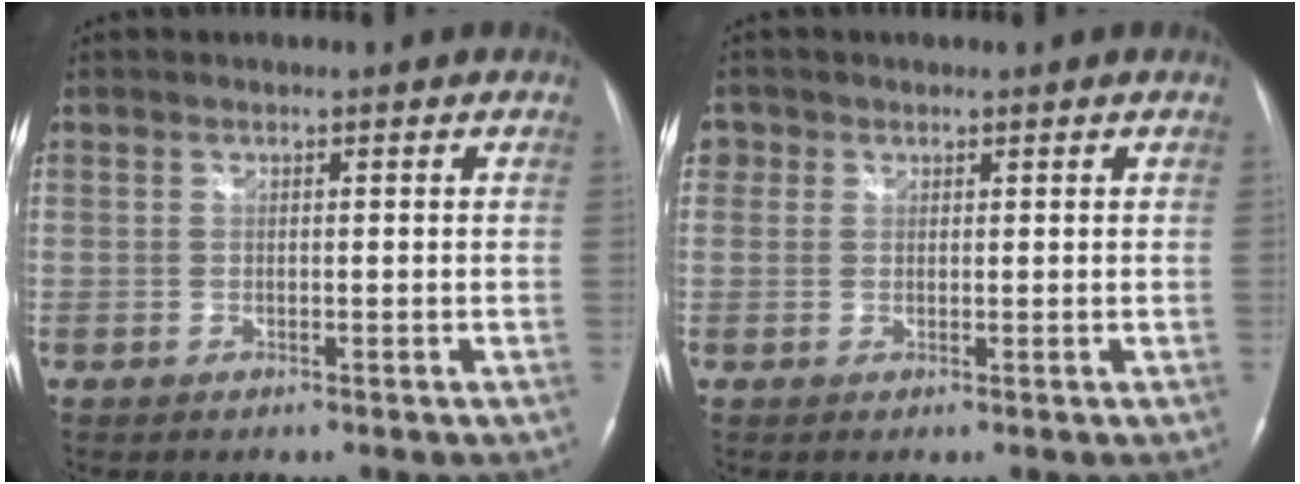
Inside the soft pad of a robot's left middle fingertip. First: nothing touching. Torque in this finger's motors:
{"motor_torque": [0.07, -0.05, -0.13, 0.01]}